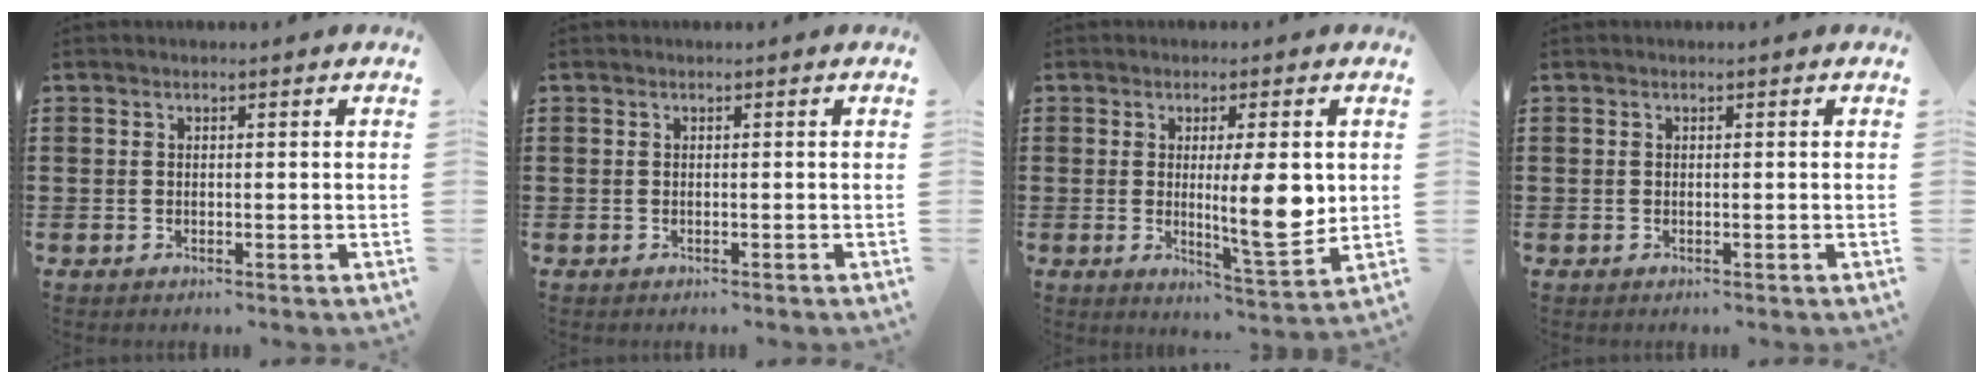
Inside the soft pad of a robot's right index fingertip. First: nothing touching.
{"total": 0.0}
{"total": 8.8, "force": [0.8, 2.0, 8.5], "torque": [-0.120, -0.018, 0.009]}
{"total": 0.0}